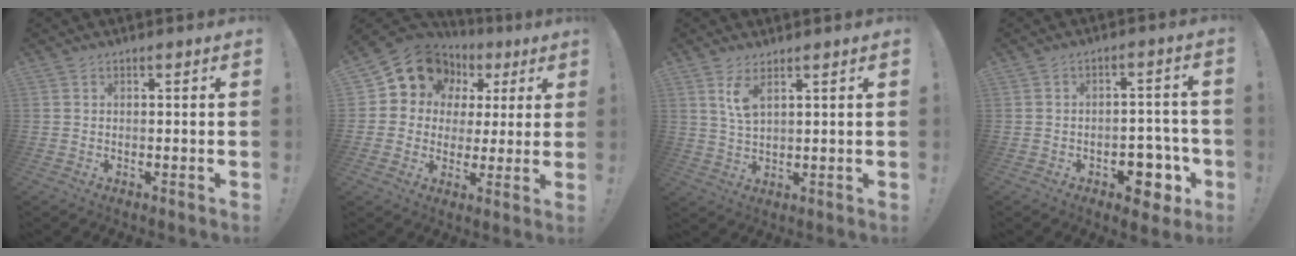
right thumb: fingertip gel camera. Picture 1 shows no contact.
{"total": 13.4, "force": [6.4, 10.5, 5.2], "torque": [-0.078, -0.041, 0.127]}
{"total": 5.2, "force": [2.9, 1.5, 4.0], "torque": [-0.075, -0.010, 0.049]}
{"total": 9.4, "force": [-4.3, 6.1, 5.7], "torque": [-0.046, 0.033, -0.067]}